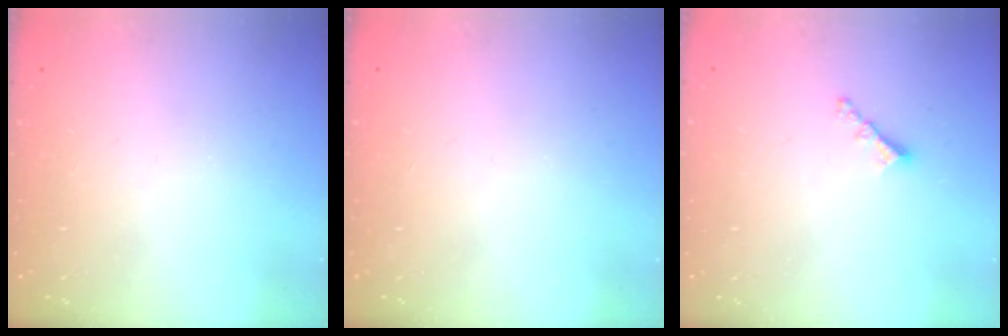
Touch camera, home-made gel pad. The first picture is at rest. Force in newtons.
{"total": 0.0}
{"total": 2.9, "press": 2.9, "slide": 0.5}